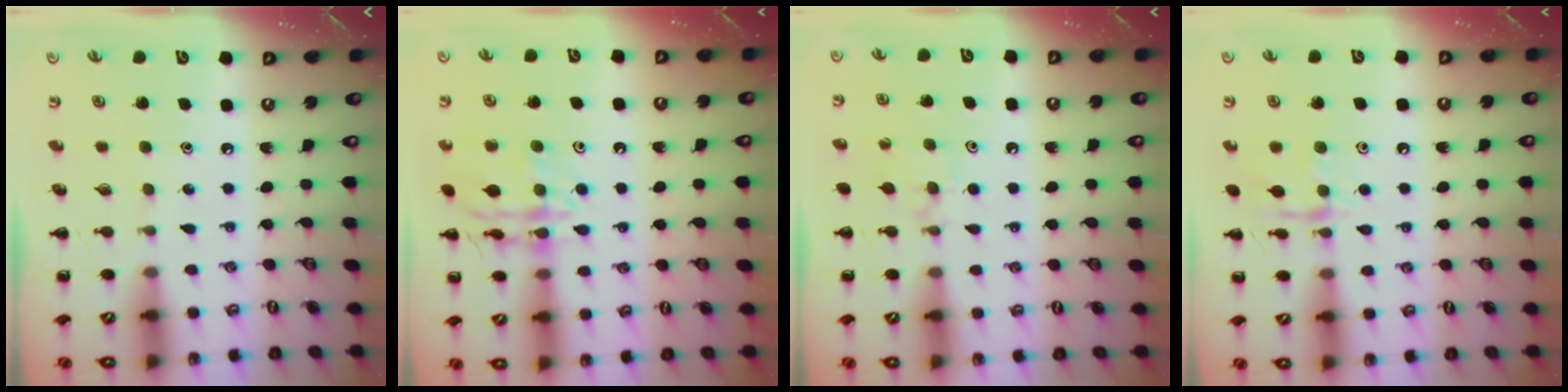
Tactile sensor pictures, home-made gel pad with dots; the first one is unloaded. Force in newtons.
{"total": 13.5, "press": 13.5, "slide": 0.9}
{"total": 6.2, "press": 5.9, "slide": 1.9}
{"total": 8.6, "press": 8.6, "slide": 0.5}